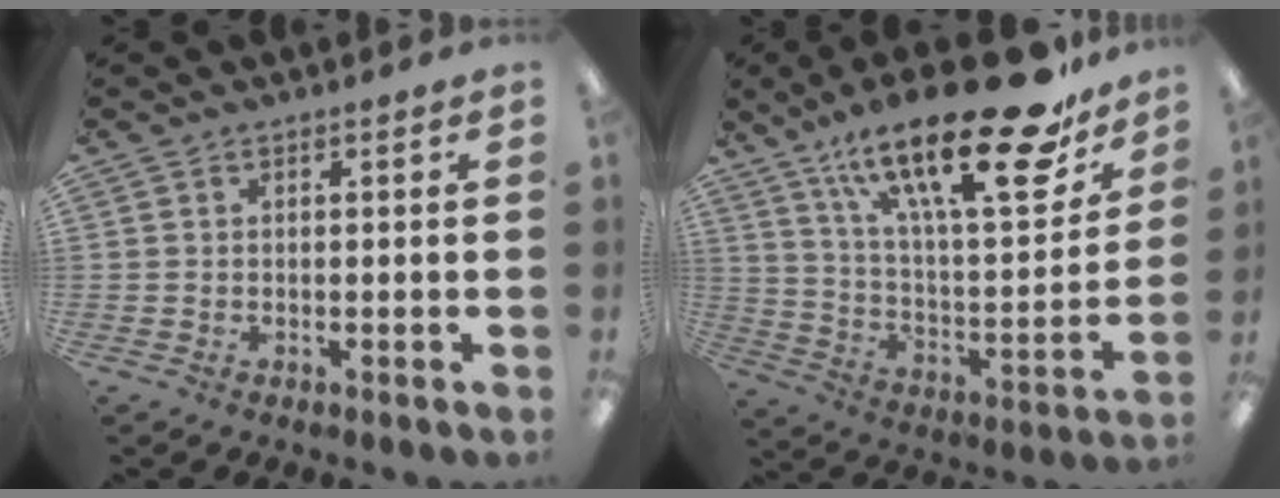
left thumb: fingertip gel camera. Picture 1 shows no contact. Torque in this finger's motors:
{"motor_torque": [0.05, 0.58, 1.44, -1.30, 0.31]}